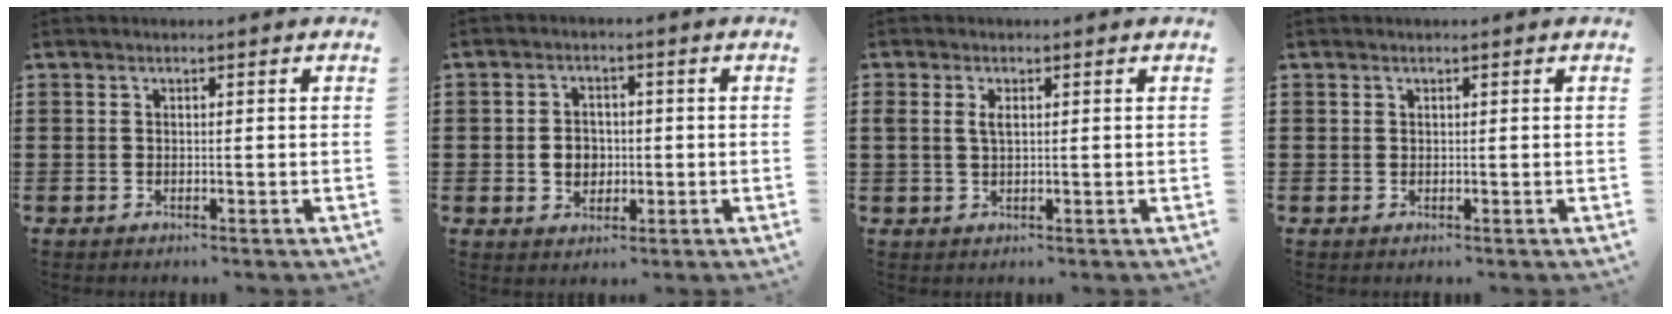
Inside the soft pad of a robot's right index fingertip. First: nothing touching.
{"total": 3.7, "force": [-0.4, 3.0, 2.2], "torque": [-0.043, 0.002, -0.011]}
{"total": 2.3, "force": [0.5, 1.0, 1.9], "torque": [-0.041, 0.007, 0.008]}
{"total": 0.0}